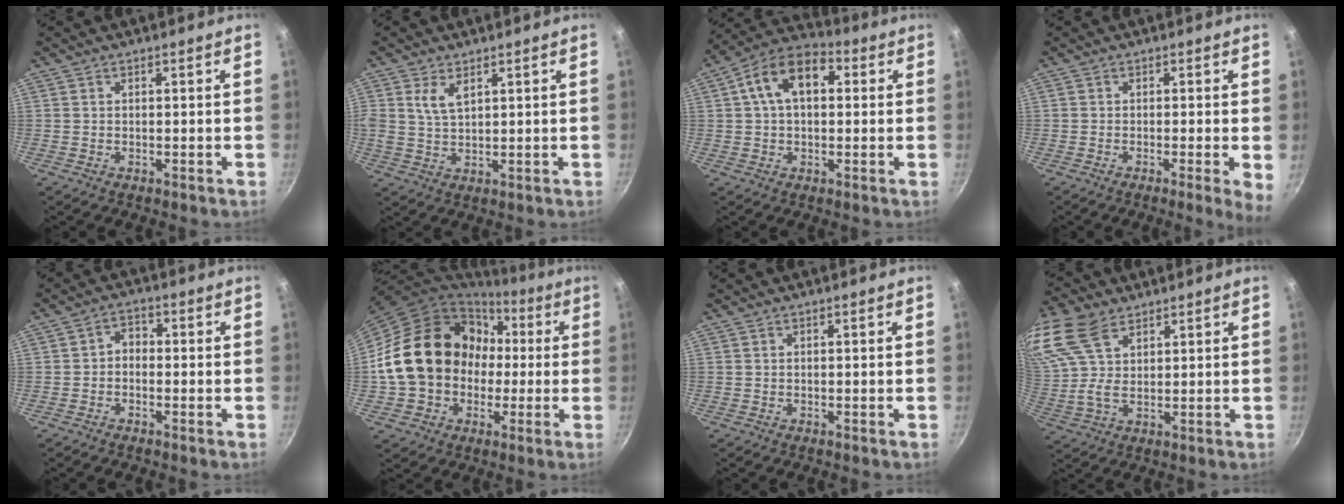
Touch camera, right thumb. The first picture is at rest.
{"total": 4.4, "force": [2.0, 2.2, 3.2], "torque": [-0.057, -0.014, 0.040]}
{"total": 12.3, "force": [2.7, 7.7, 9.2], "torque": [-0.129, 0.030, 0.026]}
{"total": 4.0, "force": [-0.8, 0.4, 3.9], "torque": [-0.054, -0.005, -0.015]}
{"total": 2.7, "force": [-0.9, 2.0, 1.6], "torque": [-0.017, 0.017, -0.024]}
{"total": 20.7, "force": [0.3, 17.2, 11.5], "torque": [-0.169, 0.051, 0.015]}
{"total": 0.0}
{"total": 13.7, "force": [7.8, 7.5, 8.5], "torque": [-0.188, 0.014, 0.156]}